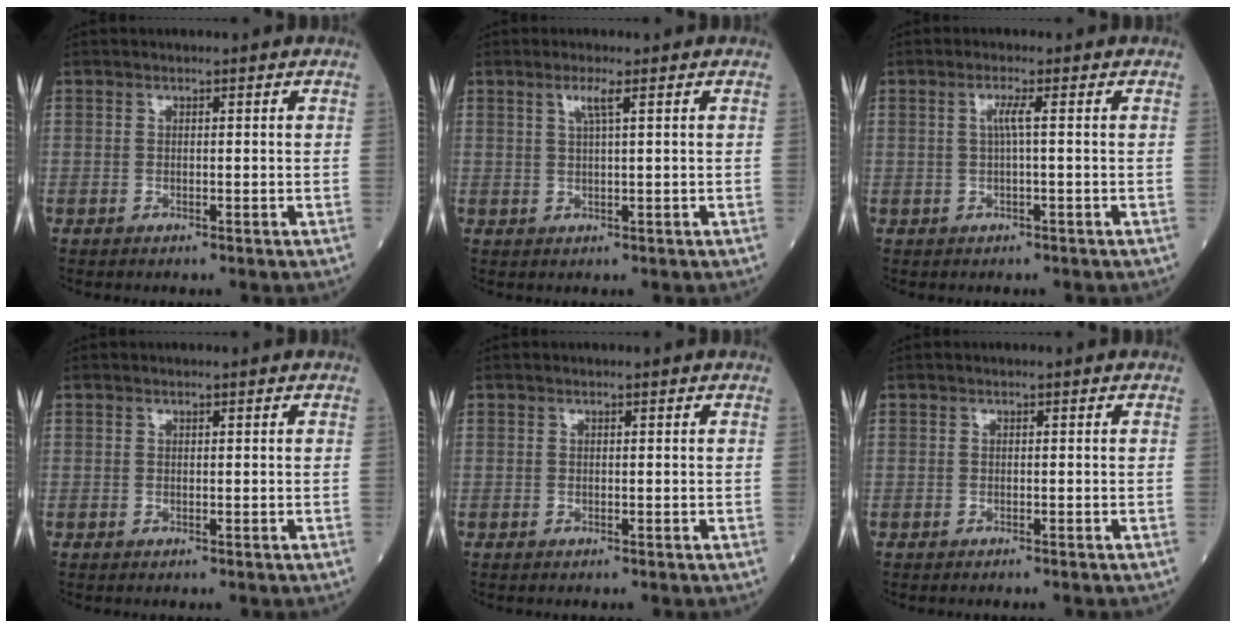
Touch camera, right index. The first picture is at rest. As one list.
[{"total": 2.2, "force": [1.0, -0.3, 1.9], "torque": [-0.043, 0.002, 0.021]}, {"total": 1.9, "force": [0.2, -0.4, 1.8], "torque": [-0.038, 0.002, 0.002]}, {"total": 0.0}, {"total": 0.0}, {"total": 1.1, "force": [-1.0, -0.1, 0.5], "torque": [-0.005, 0.000, -0.013]}]